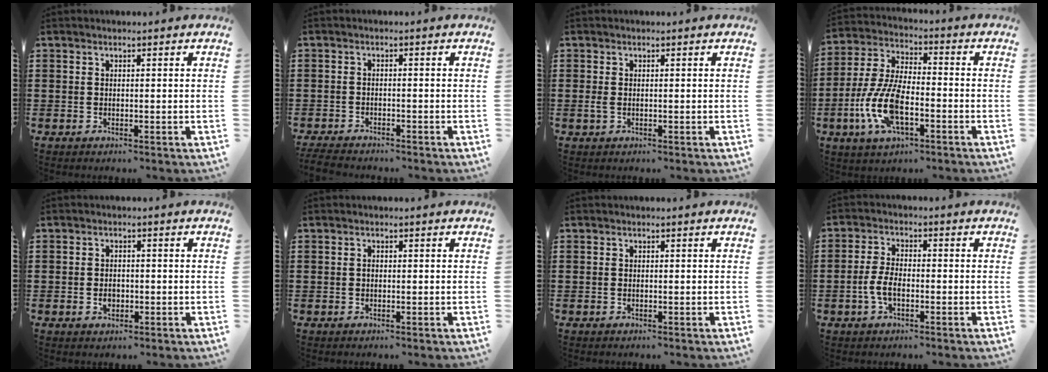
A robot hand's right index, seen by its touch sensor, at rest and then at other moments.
{"total": 2.2, "force": [-2.1, 0.3, 0.4], "torque": [-0.023, -0.003, -0.049]}
{"total": 1.0, "force": [-0.1, 0.4, 0.9], "torque": [-0.026, -0.002, -0.004]}
{"total": 10.7, "force": [-3.6, 4.8, 8.9], "torque": [-0.216, -0.010, -0.070]}
{"total": 1.9, "force": [-0.6, 1.4, 1.2], "torque": [-0.024, 0.003, -0.012]}
{"total": 0.6, "force": [-0.1, 0.4, 0.4], "torque": [-0.010, 0.000, -0.002]}
{"total": 0.0}
{"total": 4.4, "force": [-1.4, 2.1, 3.6], "torque": [-0.090, -0.005, -0.032]}